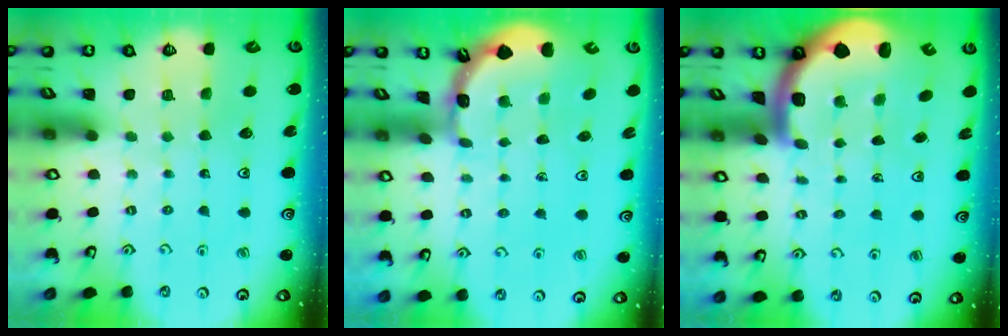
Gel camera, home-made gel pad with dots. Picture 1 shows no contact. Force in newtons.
{"total": 1.7, "press": 1.6, "slide": 0.1}
{"total": 6.0, "press": 5.9, "slide": 0.8}